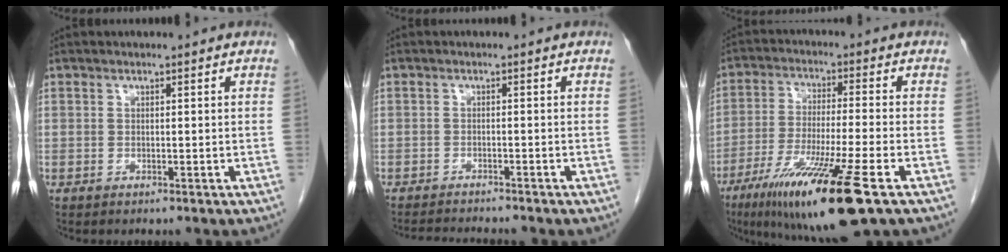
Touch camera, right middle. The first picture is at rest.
{"total": 4.8, "force": [-4.6, -0.2, 1.3], "torque": [-0.017, -0.013, -0.073]}
{"total": 16.3, "force": [-8.9, 0.2, 13.6], "torque": [-0.249, -0.046, -0.153]}